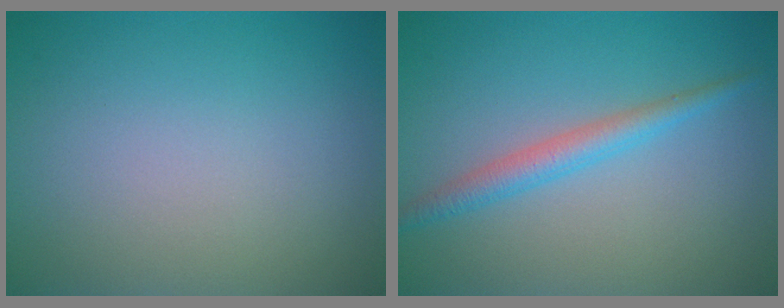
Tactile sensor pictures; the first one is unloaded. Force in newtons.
{"total": 2.5, "press": 2.5, "slide": 0.0}